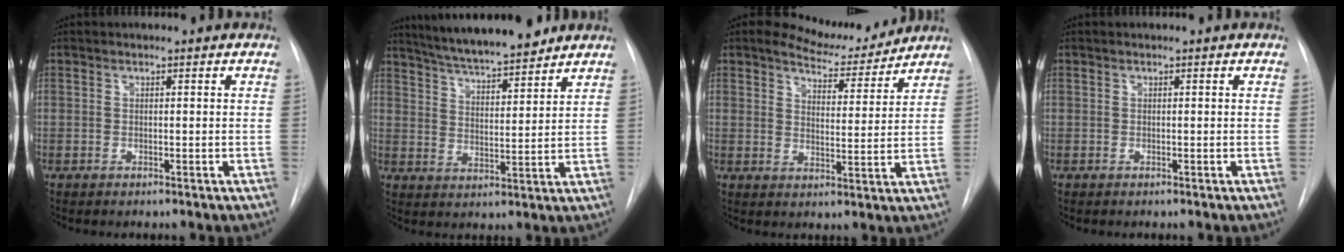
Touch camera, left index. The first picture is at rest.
{"total": 13.5, "force": [11.9, 1.5, 6.1], "torque": [-0.101, 0.007, 0.193]}
{"total": 7.4, "force": [7.1, 1.7, 1.2], "torque": [-0.023, -0.009, 0.104]}
{"total": 0.0}